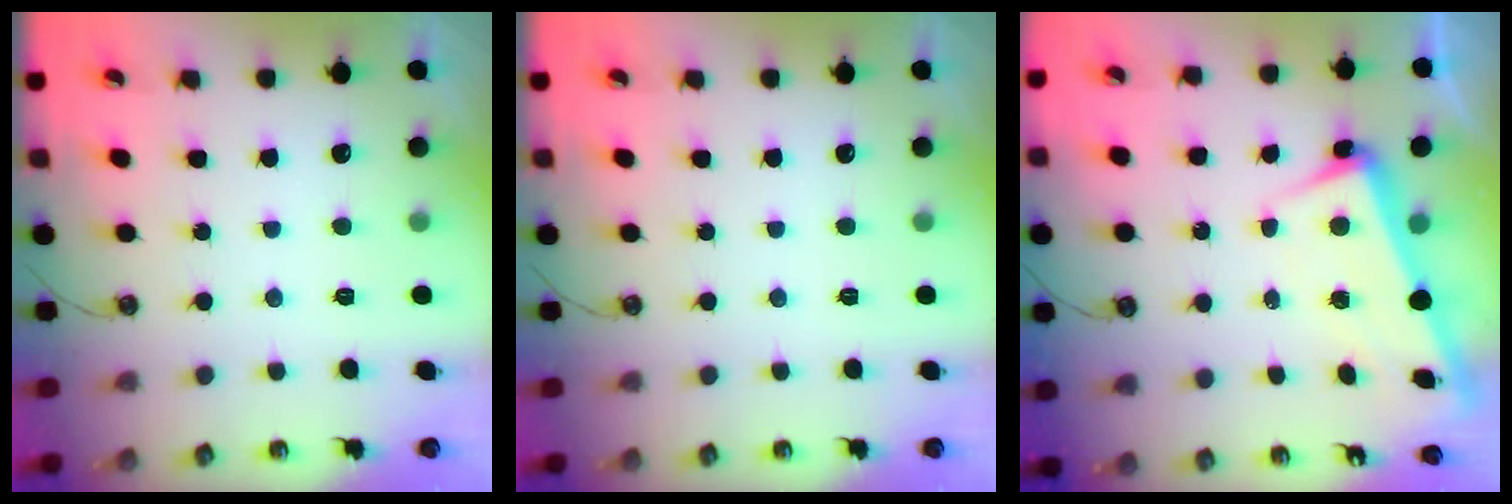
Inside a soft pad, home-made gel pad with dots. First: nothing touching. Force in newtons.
{"total": 0.0}
{"total": 2.9, "press": 2.8, "slide": 1.0}